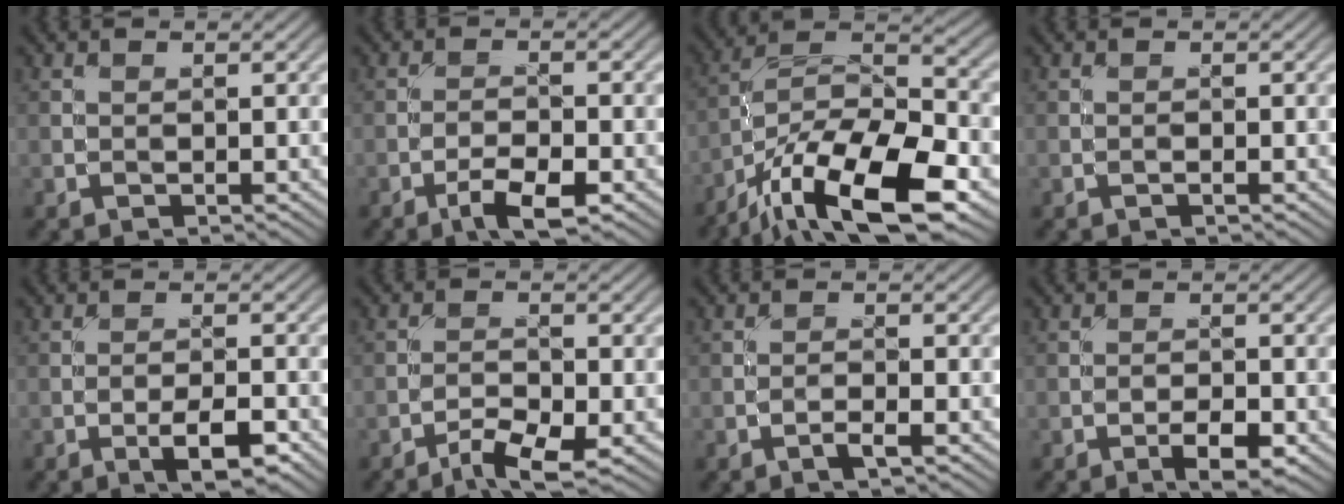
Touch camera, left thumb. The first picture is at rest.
{"total": 4.8, "force": [-2.8, 1.4, 3.6], "torque": [-0.066, 0.003, -0.051]}
{"total": 17.5, "force": [-11.1, 6.1, 12.1], "torque": [-0.229, -0.016, -0.204]}
{"total": 0.0}
{"total": 4.4, "force": [-2.4, 1.1, 3.6], "torque": [-0.061, 0.005, -0.038]}
{"total": 4.8, "force": [-3.2, 1.1, 3.4], "torque": [-0.060, -0.001, -0.058]}
{"total": 1.5, "force": [-0.9, 0.1, 1.2], "torque": [-0.025, 0.003, -0.021]}
{"total": 3.7, "force": [-2.0, 1.1, 2.9], "torque": [-0.048, 0.002, -0.032]}